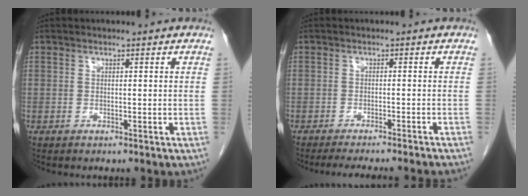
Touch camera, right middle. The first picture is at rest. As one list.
[{"total": 10.2, "force": [-9.2, 0.0, 4.4], "torque": [-0.041, -0.017, -0.116]}]